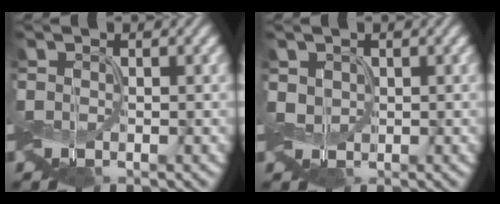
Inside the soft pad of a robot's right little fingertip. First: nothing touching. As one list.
[{"total": 1.6, "force": [0.1, 1.4, 0.8], "torque": [-0.028, 0.003, 0.002]}]